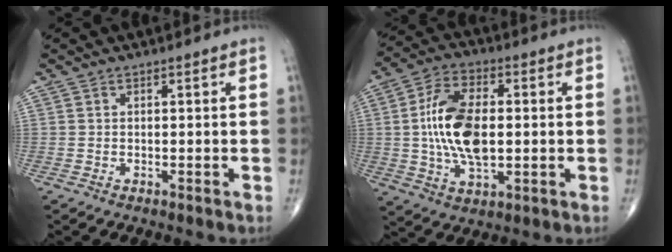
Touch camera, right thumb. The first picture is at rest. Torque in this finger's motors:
{"motor_torque": [1.70, 3.31, 1.45, -0.14, 0.16]}